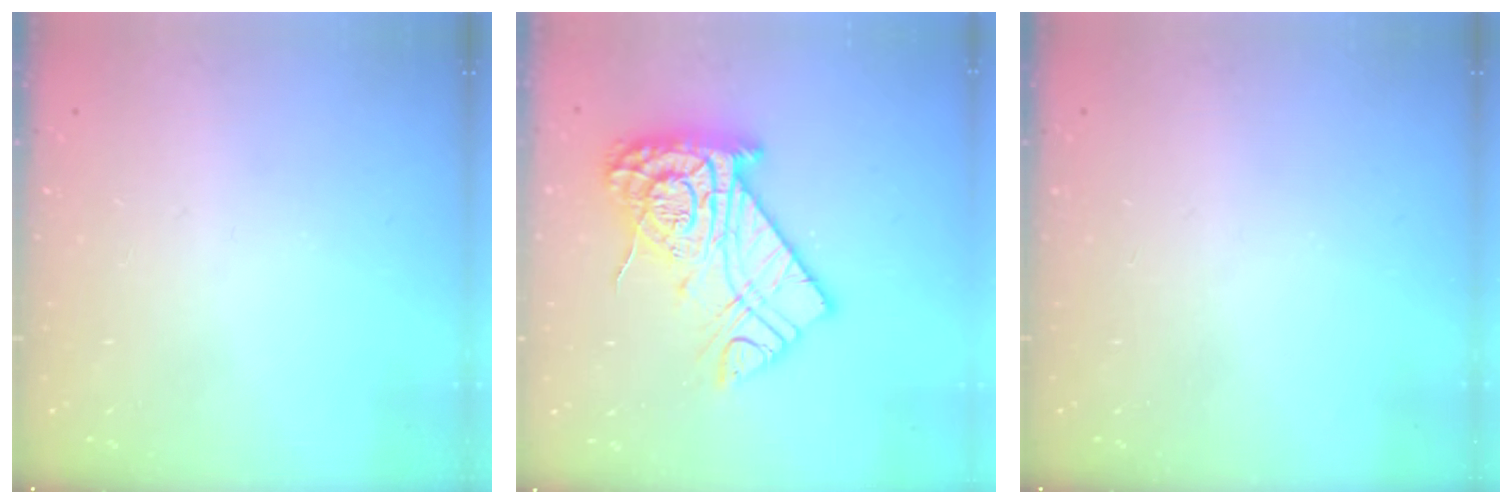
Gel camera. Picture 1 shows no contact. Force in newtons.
{"total": 20.4, "press": 20.3, "slide": 1.4}
{"total": 0.0}